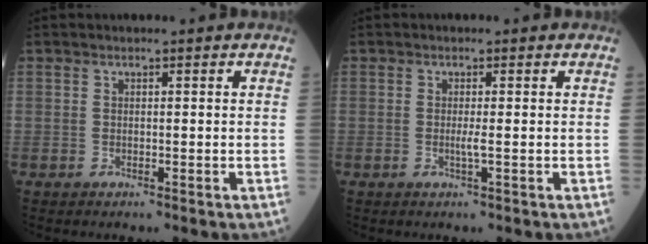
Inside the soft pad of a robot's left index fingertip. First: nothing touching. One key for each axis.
{"total": 1.2, "fx": -0.2, "fy": -0.2, "fz": 1.2, "tx": -0.027, "ty": -0.001, "tz": -0.005}